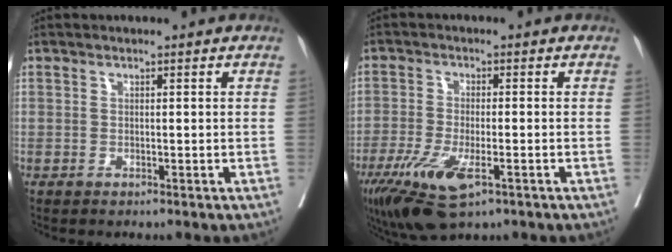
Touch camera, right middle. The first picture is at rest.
{"total": 10.2, "force": [-5.4, 3.0, 8.1], "torque": [-0.153, -0.024, -0.090]}